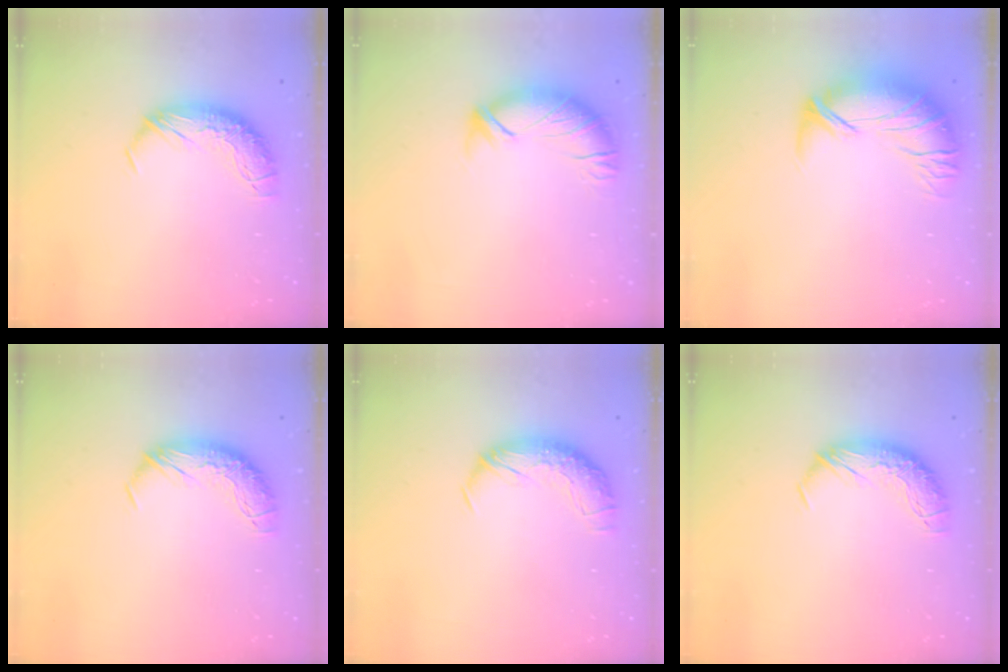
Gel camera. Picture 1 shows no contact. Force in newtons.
{"total": 2.3, "press": 1.8, "slide": 1.4}
{"total": 2.5, "press": 0.1, "slide": 2.5}
{"total": 0.0}
{"total": 1.7, "press": 0.6, "slide": 1.6}
{"total": 0.0}